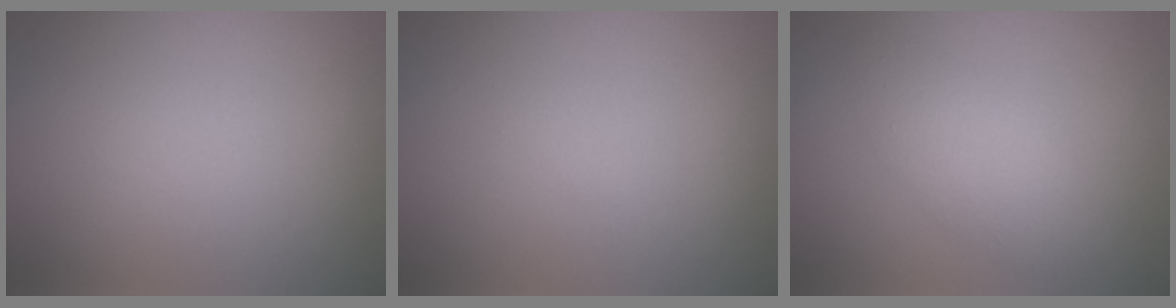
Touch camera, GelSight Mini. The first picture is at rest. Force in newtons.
{"total": 0.0}
{"total": 2.7, "press": 2.7, "slide": 0.2}